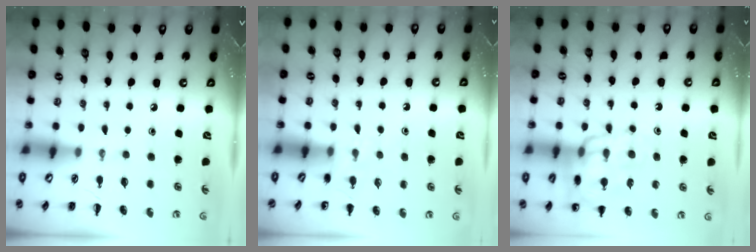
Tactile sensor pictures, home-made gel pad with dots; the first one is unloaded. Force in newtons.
{"total": 5.3, "press": 5.1, "slide": 1.6}
{"total": 15.2, "press": 15.0, "slide": 2.7}